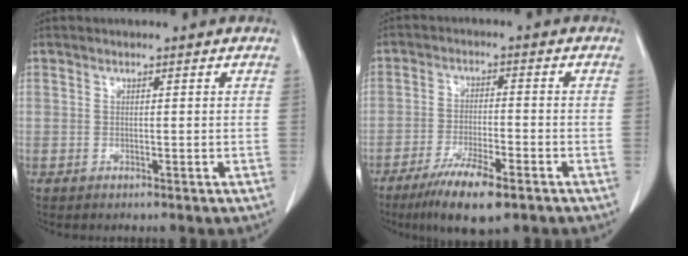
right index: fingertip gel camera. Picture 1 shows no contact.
{"total": 9.6, "force": [-6.3, 1.4, 7.1], "torque": [-0.124, -0.021, -0.103]}